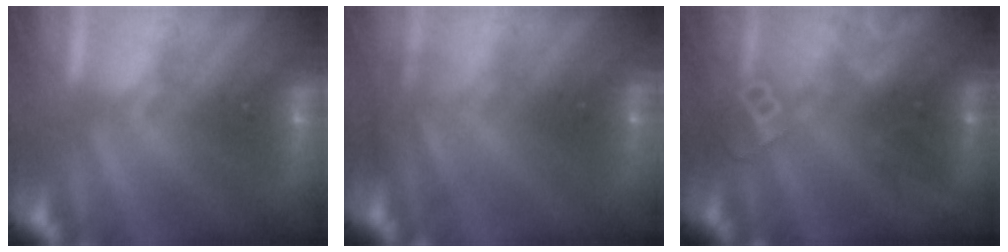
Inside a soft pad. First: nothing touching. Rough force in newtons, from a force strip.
{"total": 2.6}
{"total": 2.5}